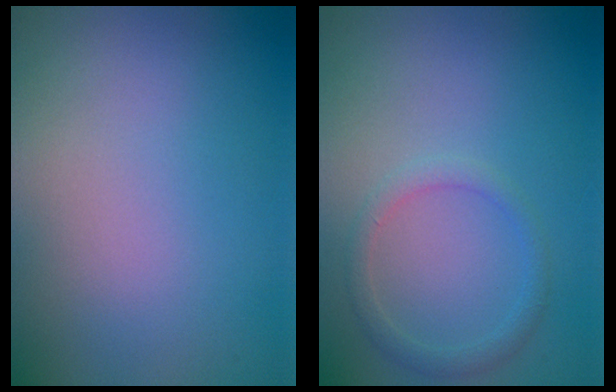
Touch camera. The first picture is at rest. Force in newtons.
{"total": 1.6, "press": 1.6, "slide": 0.1}